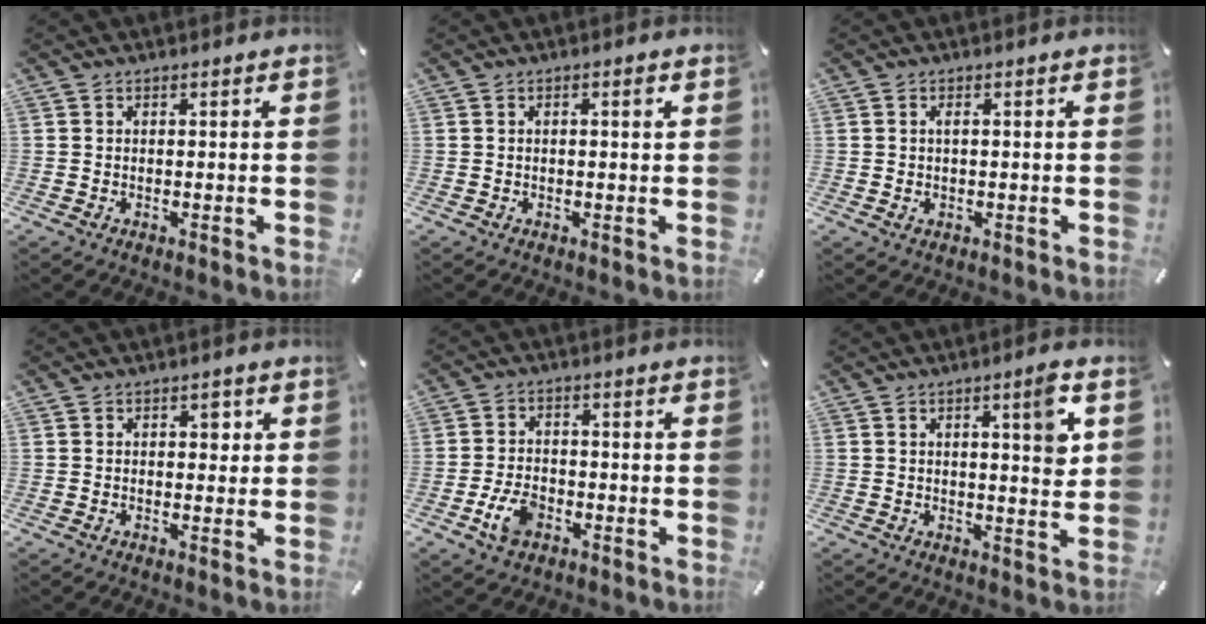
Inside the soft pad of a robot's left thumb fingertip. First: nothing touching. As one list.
[{"total": 1.6, "force": [0.3, 0.5, 1.4], "torque": [-0.021, 0.002, 0.001]}, {"total": 1.5, "force": [0.1, 0.7, 1.2], "torque": [-0.025, 0.005, 0.000]}, {"total": 2.3, "force": [0.6, 1.6, 1.6], "torque": [-0.009, -0.002, 0.002]}, {"total": 6.8, "force": [-2.9, 4.5, 4.2], "torque": [-0.098, 0.008, -0.056]}, {"total": 6.9, "force": [2.6, 1.3, 6.2], "torque": [-0.083, -0.015, 0.033]}]